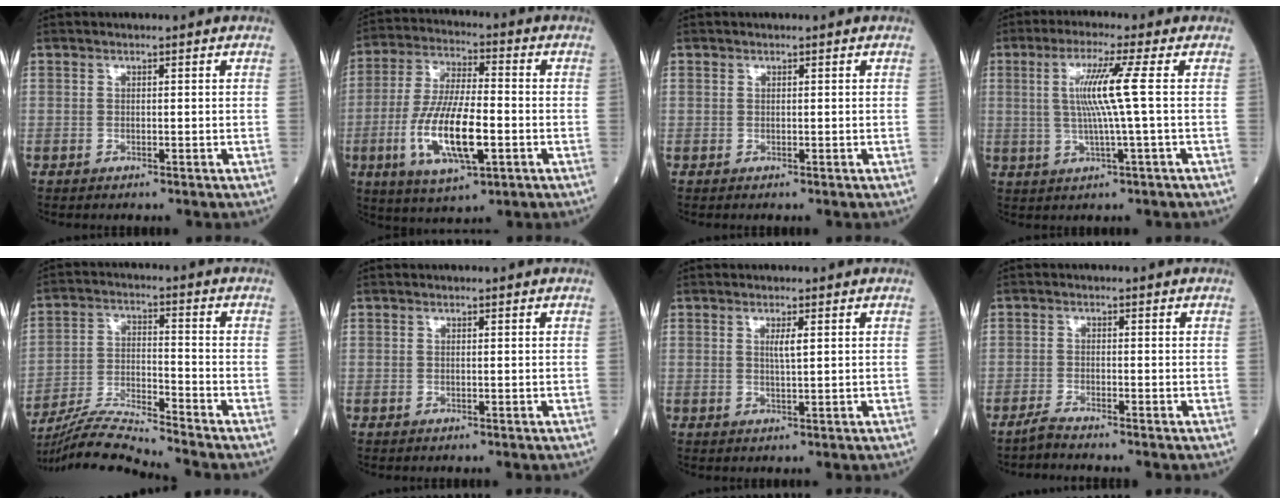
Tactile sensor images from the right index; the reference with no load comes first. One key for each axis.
{"total": 13.7, "fx": -3.7, "fy": 3.6, "fz": 12.7, "tx": -0.257, "ty": -0.011, "tz": -0.064}
{"total": 0.0}
{"total": 7.3, "fx": 0.9, "fy": -1.5, "fz": 7.1, "tx": -0.142, "ty": 0.002, "tz": 0.023}
{"total": 10.0, "fx": -9.5, "fy": -2.1, "fz": 2.6, "tx": -0.053, "ty": -0.010, "tz": -0.175}
{"total": 0.0}
{"total": 1.9, "fx": 0.6, "fy": 0.0, "fz": 1.8, "tx": -0.037, "ty": -0.002, "tz": 0.011}
{"total": 1.9, "fx": -1.7, "fy": -0.5, "fz": 0.5, "tx": -0.021, "ty": -0.007, "tz": -0.035}